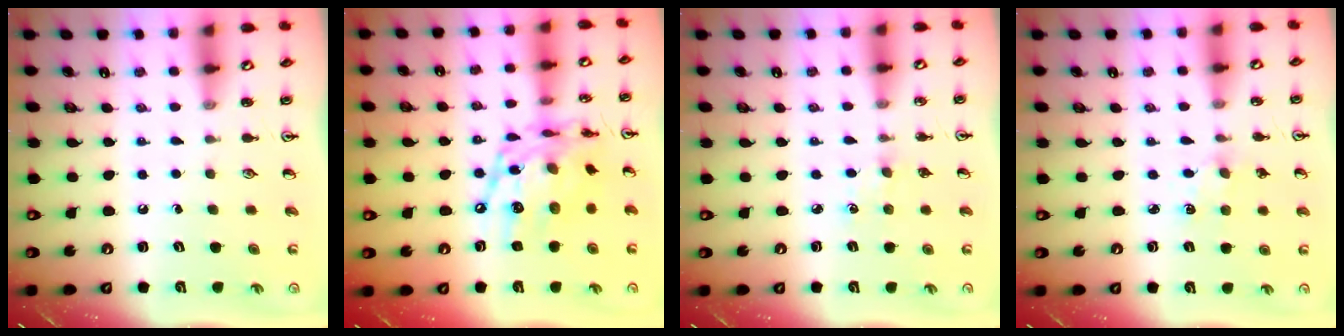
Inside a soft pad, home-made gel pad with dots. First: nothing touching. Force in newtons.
{"total": 16.6, "press": 16.6, "slide": 1.4}
{"total": 2.8, "press": 2.7, "slide": 0.4}
{"total": 3.0, "press": 3.0, "slide": 0.4}